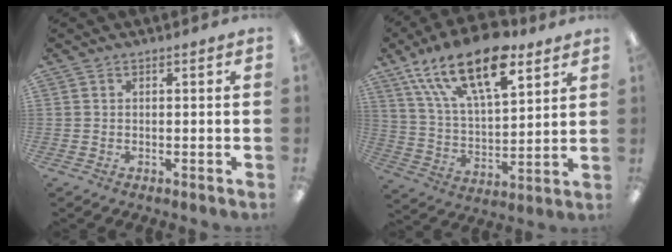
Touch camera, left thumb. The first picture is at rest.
{"total": 21.3, "force": [13.4, 9.3, 13.8], "torque": [-0.244, -0.061, 0.230]}